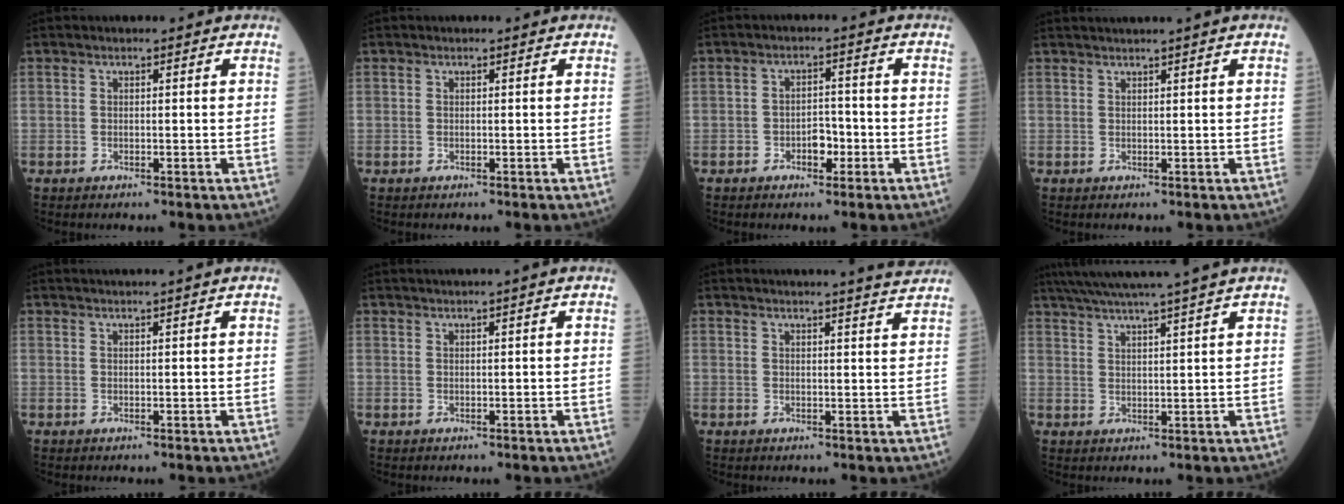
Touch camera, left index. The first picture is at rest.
{"total": 0.0}
{"total": 3.3, "force": [-1.5, 1.9, 2.3], "torque": [-0.034, 0.008, -0.026]}
{"total": 2.6, "force": [2.1, -0.9, 1.3], "torque": [-0.013, 0.013, 0.041]}
{"total": 3.0, "force": [2.5, -1.0, 1.3], "torque": [-0.010, 0.016, 0.044]}
{"total": 2.3, "force": [1.7, -0.8, 1.2], "torque": [-0.017, 0.010, 0.036]}
{"total": 6.5, "force": [6.1, -1.1, 2.0], "torque": [-0.028, 0.001, 0.063]}
{"total": 12.0, "force": [10.2, -1.9, 6.0], "torque": [-0.099, 0.009, 0.150]}